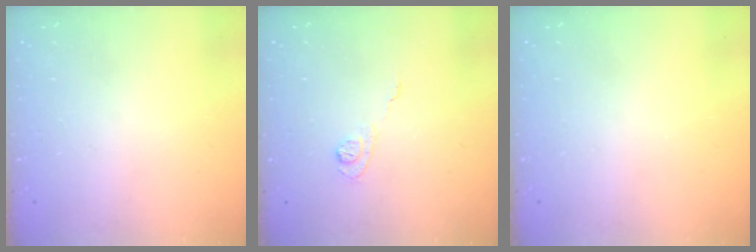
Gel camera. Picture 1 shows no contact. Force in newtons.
{"total": 6.4, "press": 6.3, "slide": 0.6}
{"total": 0.0}